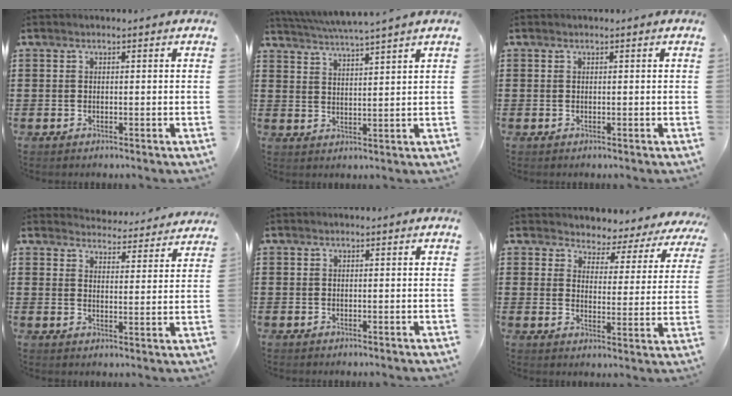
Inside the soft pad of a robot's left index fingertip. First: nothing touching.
{"total": 3.7, "force": [3.4, -1.0, 1.0], "torque": [-0.031, -0.018, 0.059]}
{"total": 0.0}
{"total": 4.4, "force": [4.4, 0.1, 0.0], "torque": [-0.012, -0.032, 0.076]}
{"total": 0.0}
{"total": 3.2, "force": [3.0, 1.0, -0.2], "torque": [-0.021, -0.025, 0.045]}